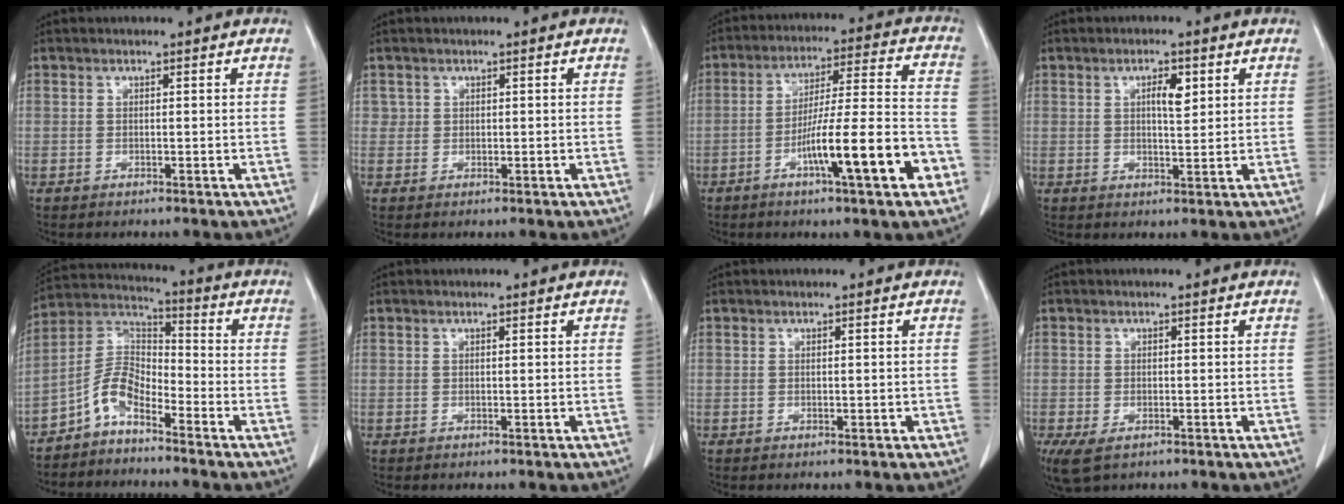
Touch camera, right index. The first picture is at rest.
{"total": 1.2, "force": [0.4, 1.1, 0.1], "torque": [0.009, 0.001, 0.002]}
{"total": 15.5, "force": [-6.4, 0.9, 14.1], "torque": [-0.230, 0.005, -0.099]}
{"total": 3.6, "force": [1.3, 1.1, 3.1], "torque": [-0.053, 0.000, 0.022]}
{"total": 6.7, "force": [-4.5, 2.8, 4.1], "torque": [-0.090, 0.022, -0.095]}
{"total": 0.0}
{"total": 0.7, "force": [-0.1, 0.3, 0.6], "torque": [-0.010, -0.001, 0.001]}
{"total": 4.4, "force": [-2.3, 2.2, 3.0], "torque": [-0.067, -0.013, -0.031]}